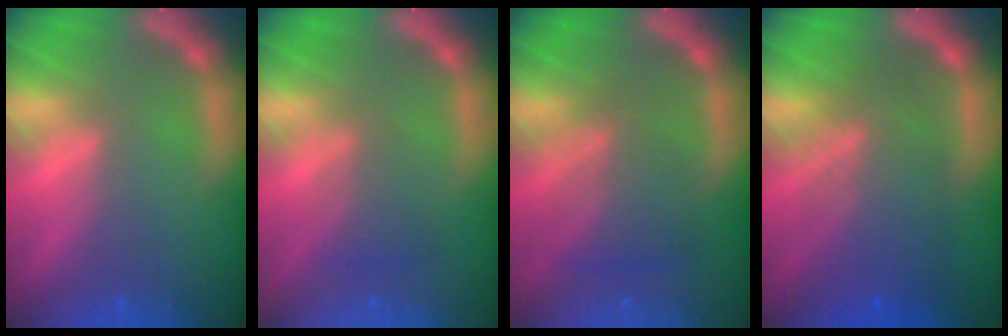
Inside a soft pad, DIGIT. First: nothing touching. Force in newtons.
{"total": 2.5}
{"total": 4.6}
{"total": 7.6}